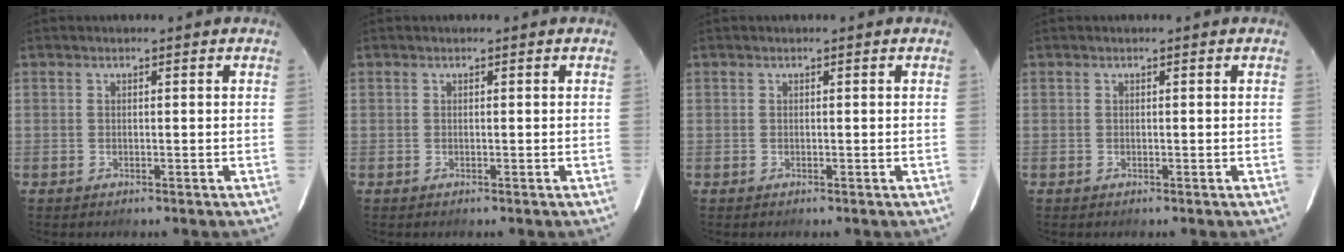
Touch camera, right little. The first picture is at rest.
{"total": 0.0}
{"total": 0.0}
{"total": 0.0}